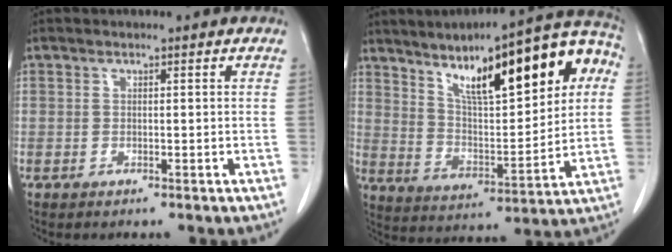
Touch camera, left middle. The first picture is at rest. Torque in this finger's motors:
{"motor_torque": [2.14, 0.00, 0.32, 0.21]}